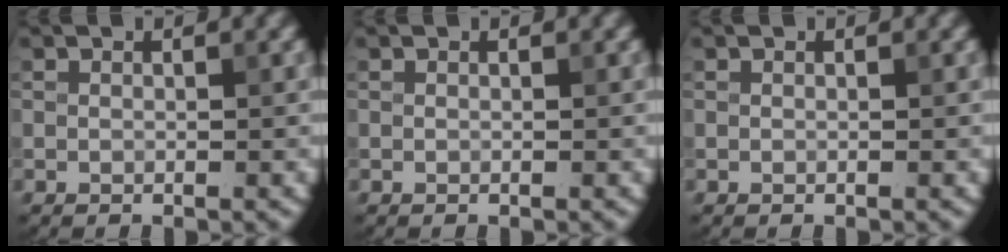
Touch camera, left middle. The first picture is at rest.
{"total": 0.0}
{"total": 0.0}